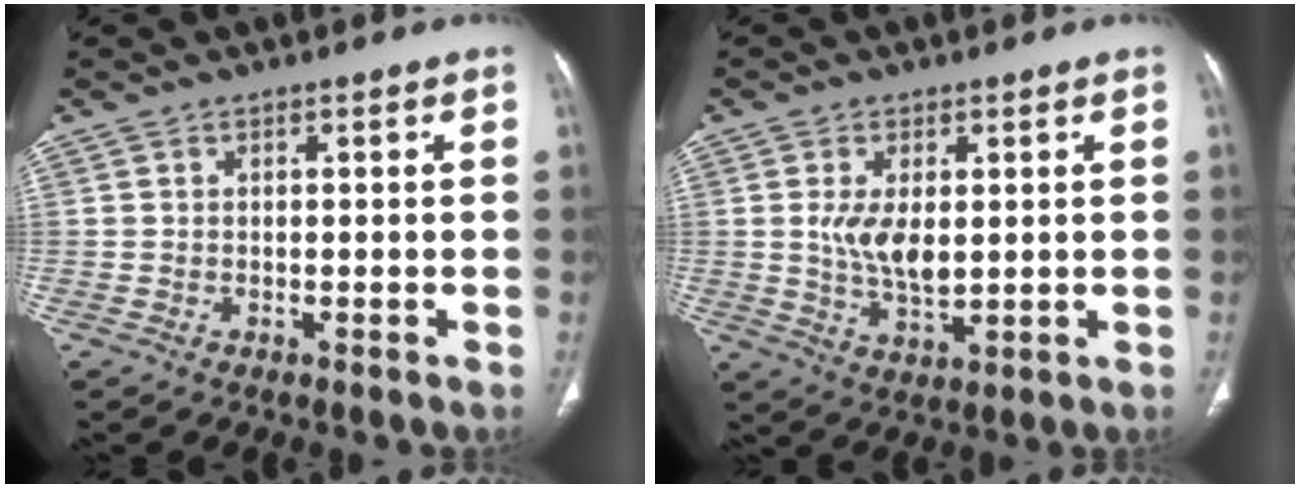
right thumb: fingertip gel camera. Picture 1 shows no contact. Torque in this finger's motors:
{"motor_torque": [2.57, 2.44, 1.04, -0.23, 0.20]}